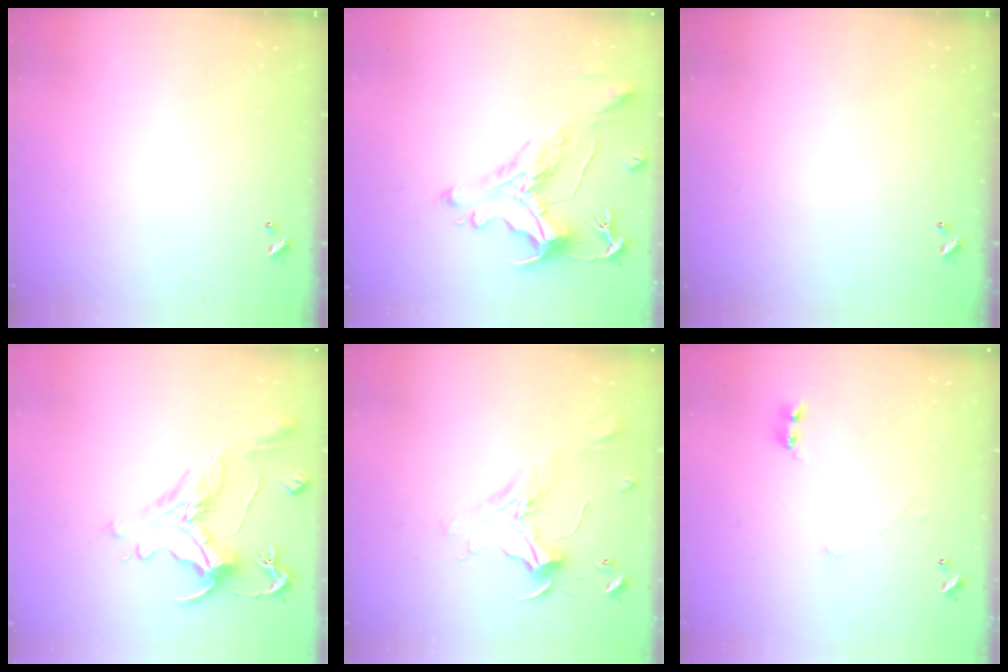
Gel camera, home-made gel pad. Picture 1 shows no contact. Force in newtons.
{"total": 1.2, "press": 0.2, "slide": 1.2}
{"total": 0.0}
{"total": 1.7, "press": 0.9, "slide": 1.4}
{"total": 2.3, "press": 2.2, "slide": 0.8}
{"total": 0.0}